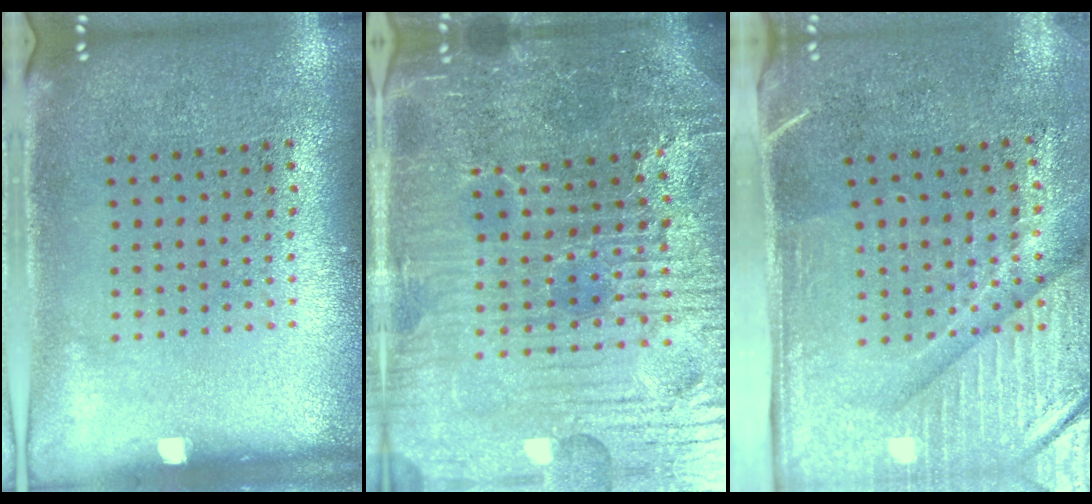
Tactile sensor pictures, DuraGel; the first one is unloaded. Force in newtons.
{"total": 6.2, "press": 5.7, "slide": 2.4}
{"total": 4.7, "press": 4.0, "slide": 2.5}